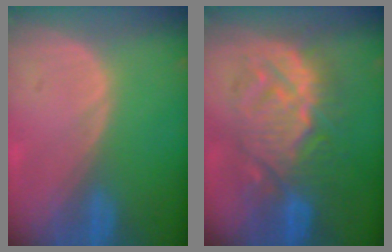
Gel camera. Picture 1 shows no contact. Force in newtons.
{"total": 10.3, "press": 10.3, "slide": 0.6}